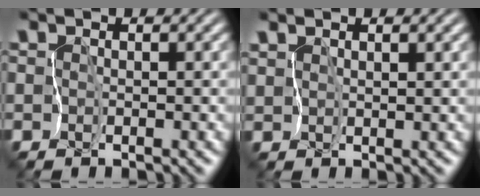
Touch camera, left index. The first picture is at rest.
{"total": 1.2, "force": [1.2, -0.1, 0.1], "torque": [-0.005, 0.006, 0.029]}